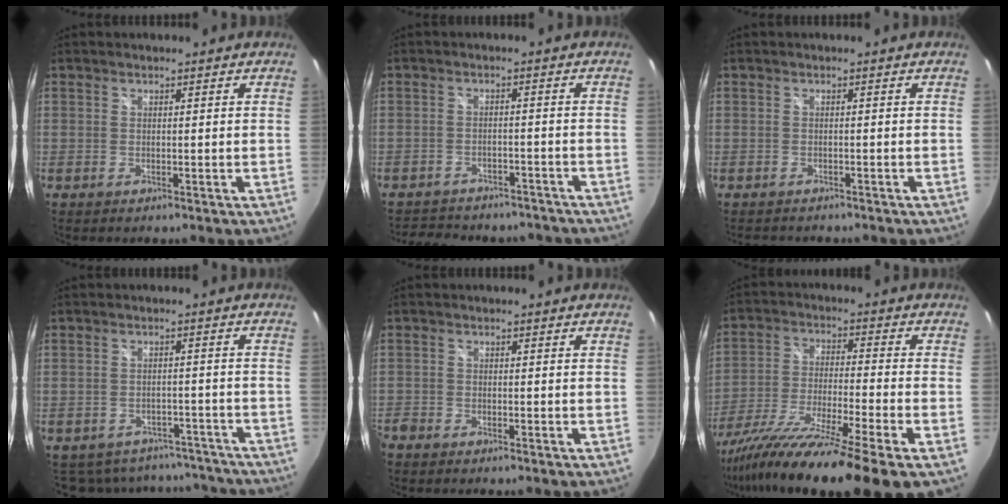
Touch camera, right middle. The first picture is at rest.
{"total": 13.7, "force": [-11.6, 5.6, 4.7], "torque": [-0.103, 0.006, -0.147]}
{"total": 2.4, "force": [-2.2, 0.8, 0.6], "torque": [-0.012, -0.007, -0.033]}
{"total": 14.0, "force": [-12.1, 6.4, 3.1], "torque": [-0.069, 0.027, -0.143]}
{"total": 2.6, "force": [-2.3, 1.0, 0.5], "torque": [-0.022, -0.009, -0.045]}
{"total": 20.7, "force": [-15.8, -1.0, 13.3], "torque": [-0.243, -0.070, -0.271]}